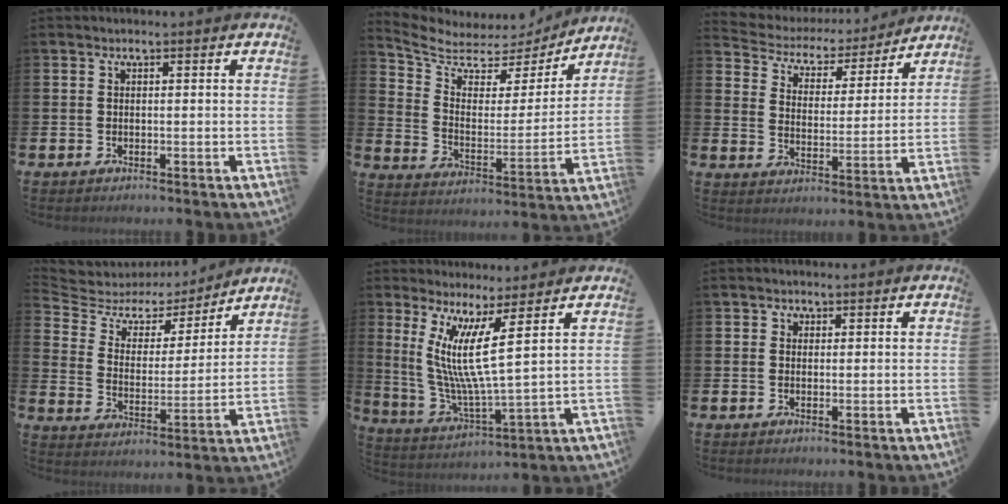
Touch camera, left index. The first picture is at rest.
{"total": 6.4, "force": [5.7, 2.8, 1.0], "torque": [-0.061, -0.050, 0.092]}
{"total": 4.7, "force": [4.1, 2.2, 0.6], "torque": [-0.039, -0.032, 0.063]}
{"total": 6.0, "force": [5.1, 3.1, 0.9], "torque": [-0.047, -0.040, 0.080]}
{"total": 9.2, "force": [5.1, 0.6, 7.6], "torque": [-0.145, -0.039, 0.085]}
{"total": 1.0, "force": [0.4, 0.9, 0.2], "torque": [0.010, 0.000, 0.002]}